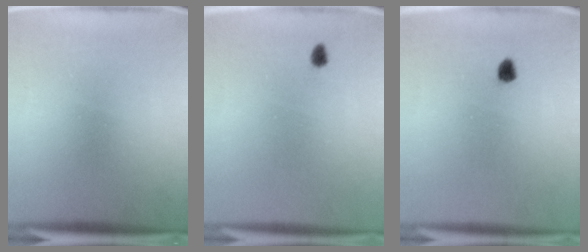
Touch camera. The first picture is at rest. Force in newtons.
{"total": 1.5}
{"total": 1.5}